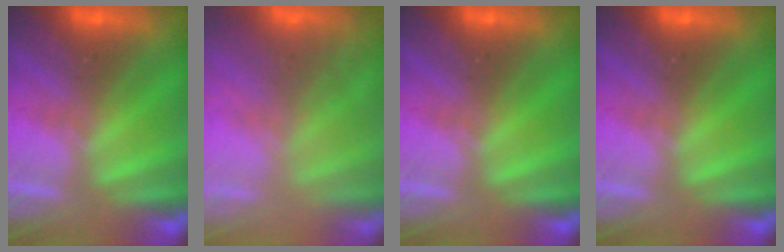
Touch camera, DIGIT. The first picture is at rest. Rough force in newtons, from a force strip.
{"total": 5.6}
{"total": 0.0}
{"total": 0.0}